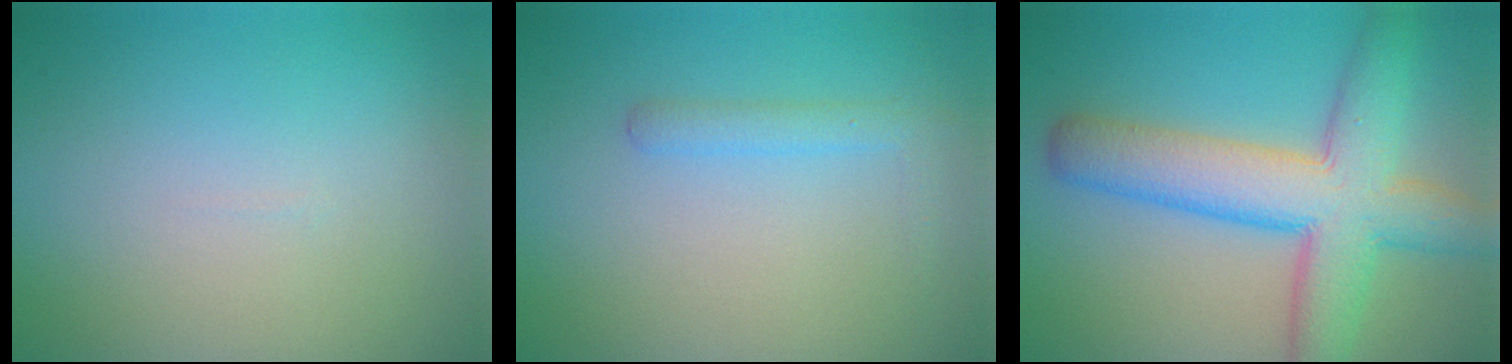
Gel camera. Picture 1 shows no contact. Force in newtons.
{"total": 1.6, "press": 1.6, "slide": 0.1}
{"total": 8.6, "press": 8.6, "slide": 0.3}